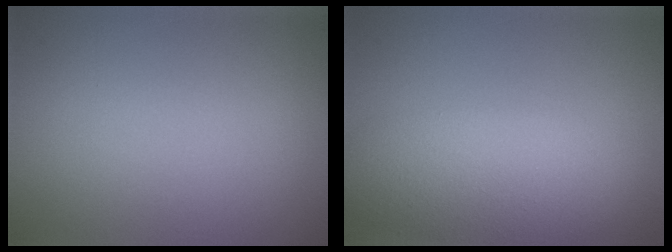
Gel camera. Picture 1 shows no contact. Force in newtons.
{"total": 7.4, "press": 7.4, "slide": 0.3}